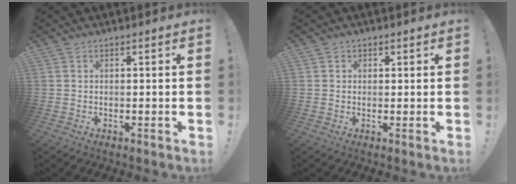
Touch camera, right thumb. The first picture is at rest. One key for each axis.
{"total": 1.1, "fx": 0.5, "fy": 0.9, "fz": 0.1, "tx": 0.005, "ty": -0.002, "tz": 0.008}